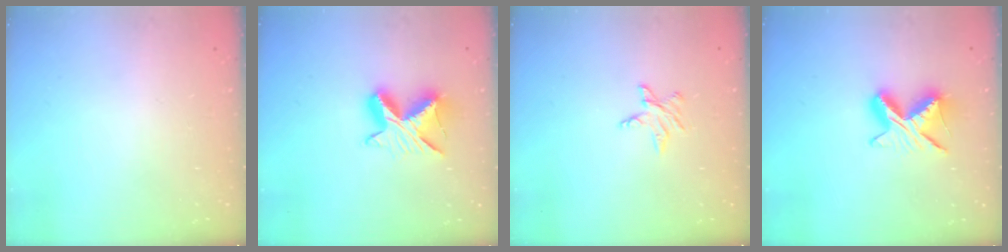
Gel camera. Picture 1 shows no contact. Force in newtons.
{"total": 9.8, "press": 9.8, "slide": 0.0}
{"total": 4.4, "press": 4.4, "slide": 0.6}
{"total": 9.3, "press": 9.3, "slide": 0.8}